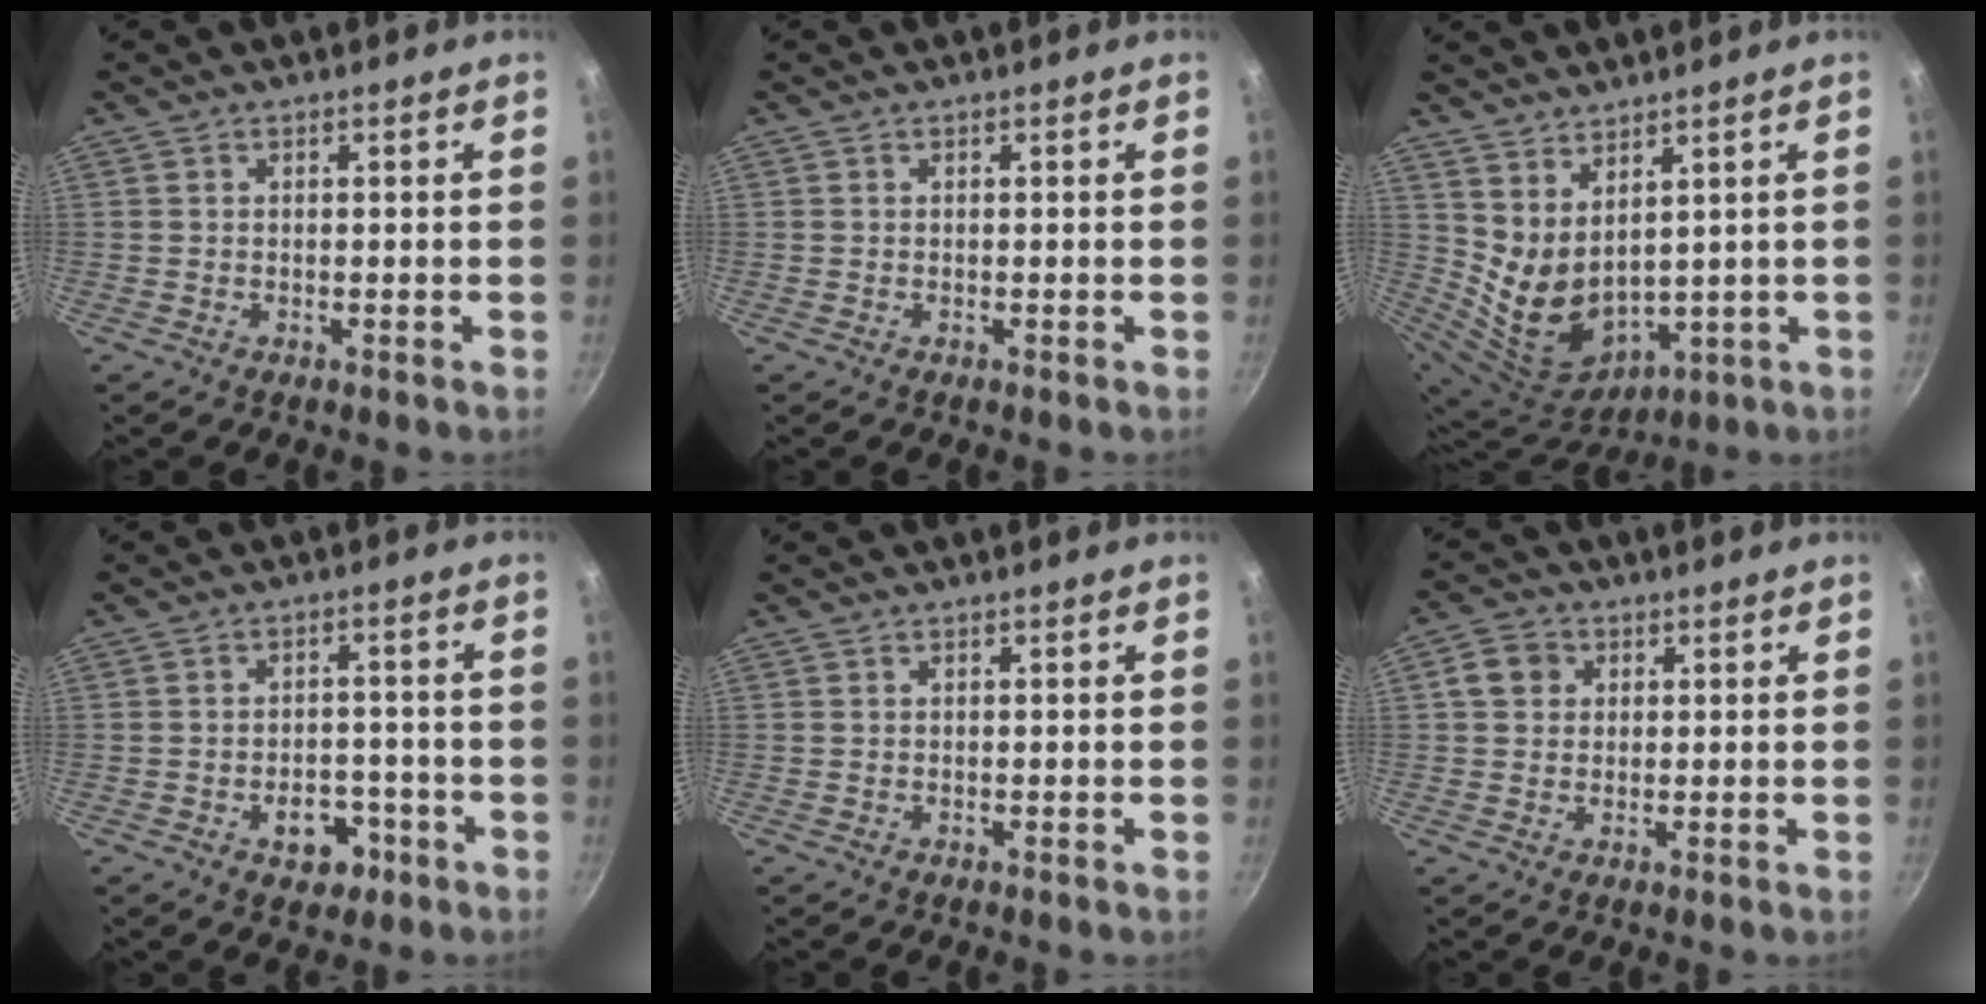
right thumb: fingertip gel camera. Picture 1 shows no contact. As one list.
[{"total": 0.0}, {"total": 11.2, "force": [4.7, 6.4, 7.9], "torque": [-0.133, -0.054, 0.114]}, {"total": 6.4, "force": [-3.0, 4.3, 3.7], "torque": [-0.024, 0.020, -0.037]}, {"total": 0.0}, {"total": 4.9, "force": [1.2, 4.3, 2.1], "torque": [-0.018, 0.005, 0.012]}]